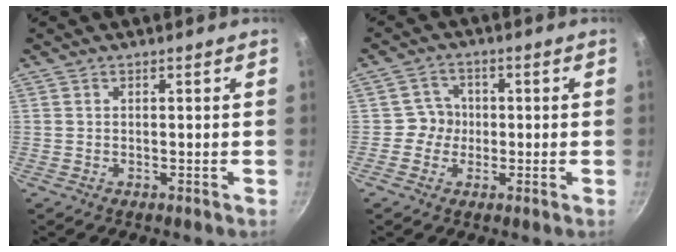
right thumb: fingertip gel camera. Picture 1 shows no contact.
{"total": 4.3, "force": [-0.5, 4.1, 1.0], "torque": [0.015, 0.012, -0.016]}